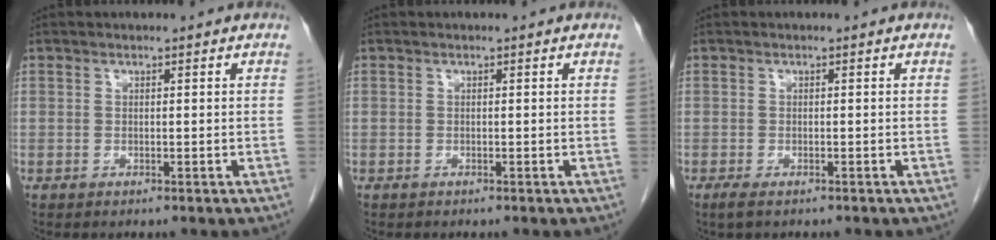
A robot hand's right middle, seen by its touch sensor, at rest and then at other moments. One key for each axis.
{"total": 0.0}
{"total": 1.8, "fx": -1.3, "fy": 0.5, "fz": 1.2, "tx": -0.026, "ty": -0.005, "tz": -0.019}